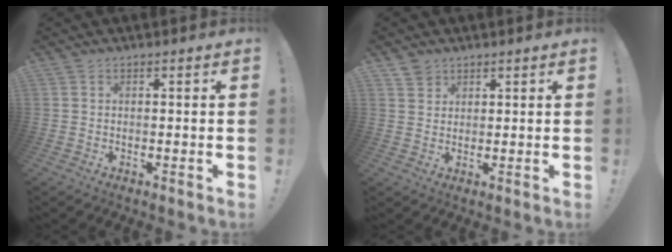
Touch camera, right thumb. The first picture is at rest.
{"total": 3.0, "force": [2.4, 1.9, 0.4], "torque": [-0.005, -0.010, 0.044]}